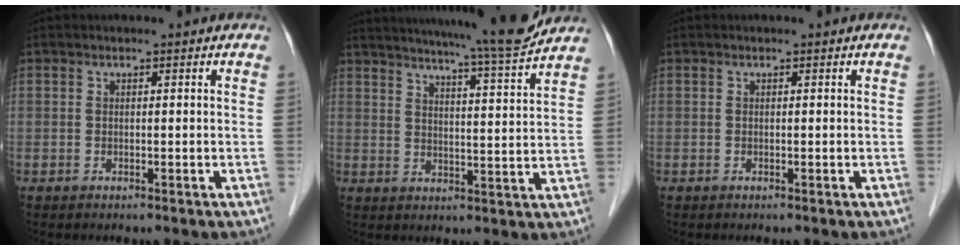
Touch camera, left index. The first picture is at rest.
{"total": 14.3, "force": [13.0, -1.4, 5.8], "torque": [-0.098, -0.030, 0.175]}
{"total": 0.0}